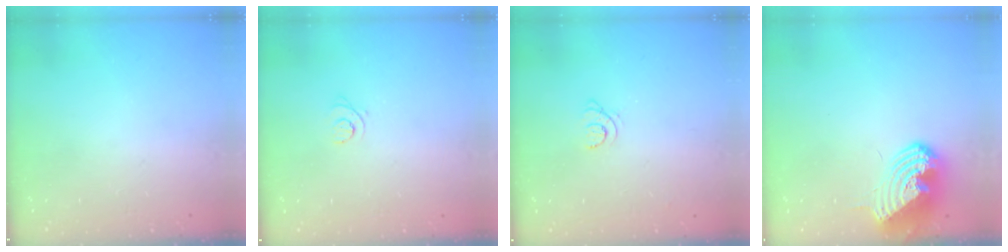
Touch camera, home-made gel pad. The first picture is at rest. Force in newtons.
{"total": 2.9, "press": 2.9, "slide": 0.3}
{"total": 3.8, "press": 3.8, "slide": 0.4}
{"total": 12.9, "press": 12.8, "slide": 1.4}